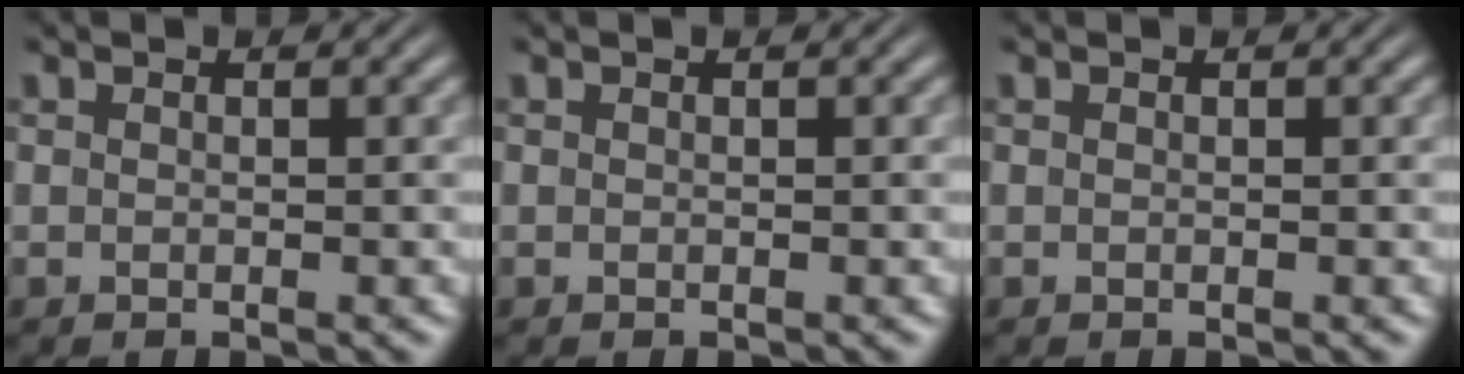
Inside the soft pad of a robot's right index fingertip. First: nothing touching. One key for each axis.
{"total": 0.0}
{"total": 0.0}